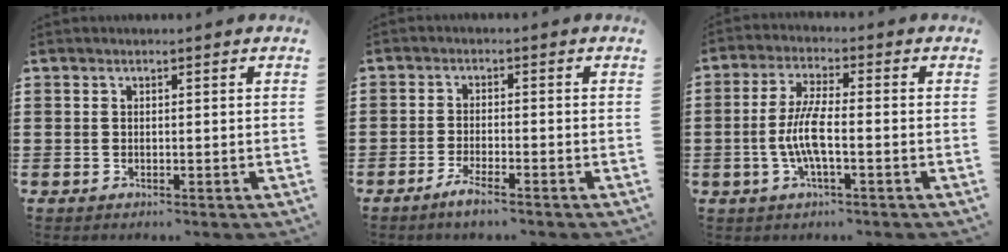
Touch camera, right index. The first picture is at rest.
{"total": 2.6, "force": [-2.3, -0.1, 1.2], "torque": [-0.026, 0.002, -0.046]}
{"total": 6.2, "force": [-1.6, 1.5, 5.8], "torque": [-0.128, -0.004, -0.037]}